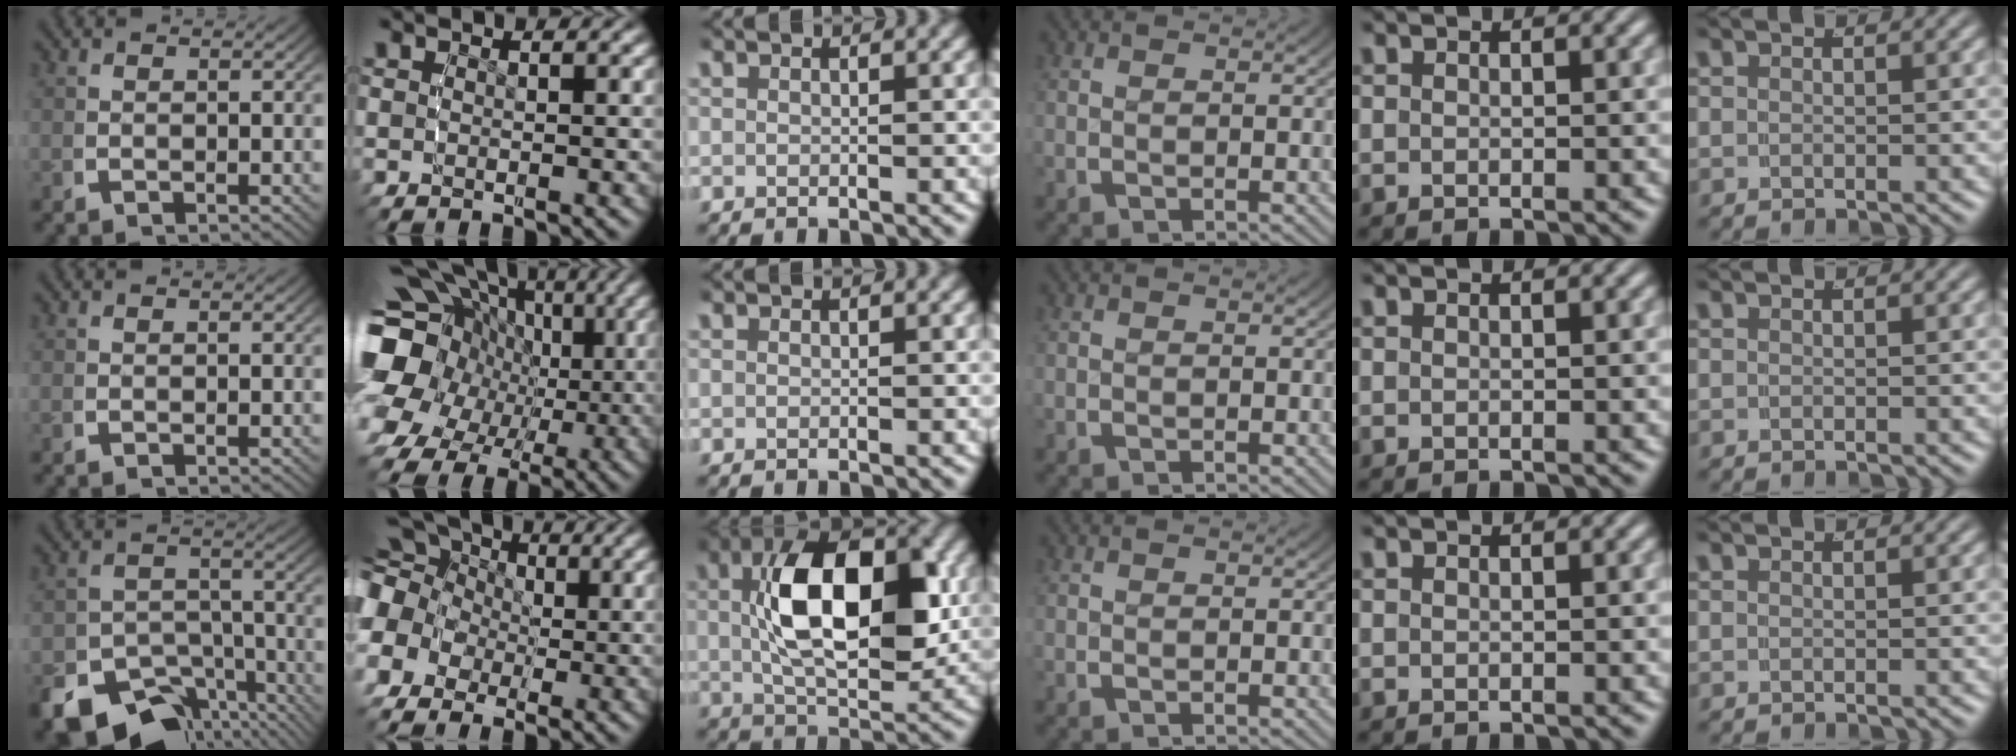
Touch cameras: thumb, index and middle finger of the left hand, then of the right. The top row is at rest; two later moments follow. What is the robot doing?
{"motion": "grasp_and_lifting", "object": "bottle cap"}